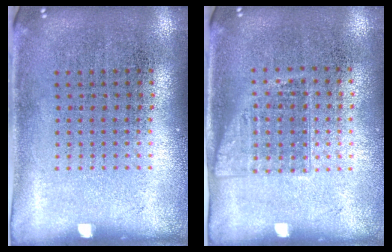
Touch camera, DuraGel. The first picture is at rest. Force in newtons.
{"total": 1.1, "press": 0.9, "slide": 0.6}